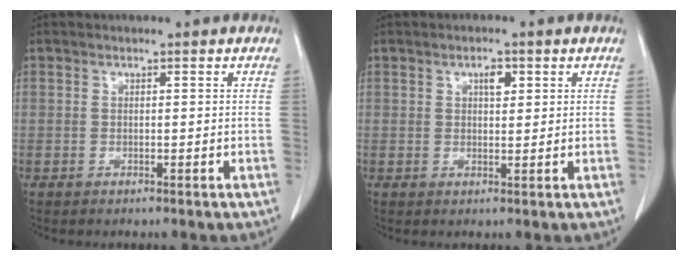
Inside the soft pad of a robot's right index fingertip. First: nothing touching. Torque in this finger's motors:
{"motor_torque": [0.07, 0.04, 0.00, 0.01]}